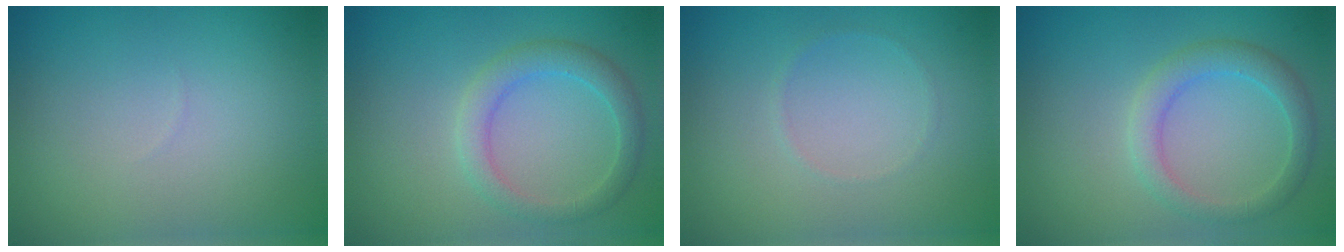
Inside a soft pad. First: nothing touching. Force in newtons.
{"total": 2.9, "press": 2.9, "slide": 0.1}
{"total": 0.5, "press": 0.5, "slide": 0.1}
{"total": 2.9, "press": 2.9, "slide": 0.1}